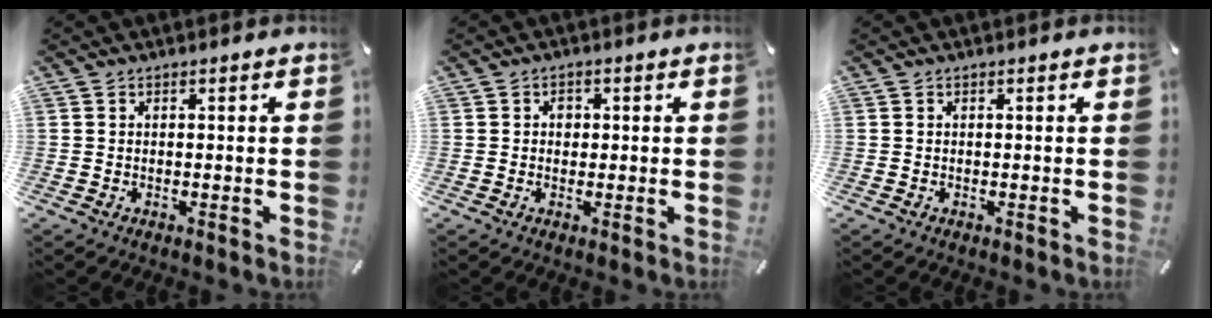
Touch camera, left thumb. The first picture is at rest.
{"total": 2.1, "force": [0.0, 1.8, 1.0], "torque": [-0.006, 0.000, -0.007]}
{"total": 0.0}